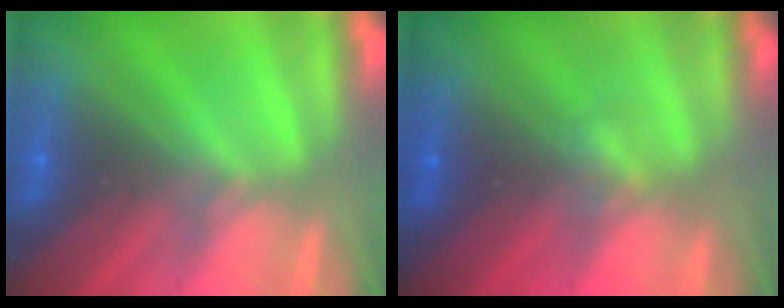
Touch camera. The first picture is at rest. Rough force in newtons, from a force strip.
{"total": 1.2}